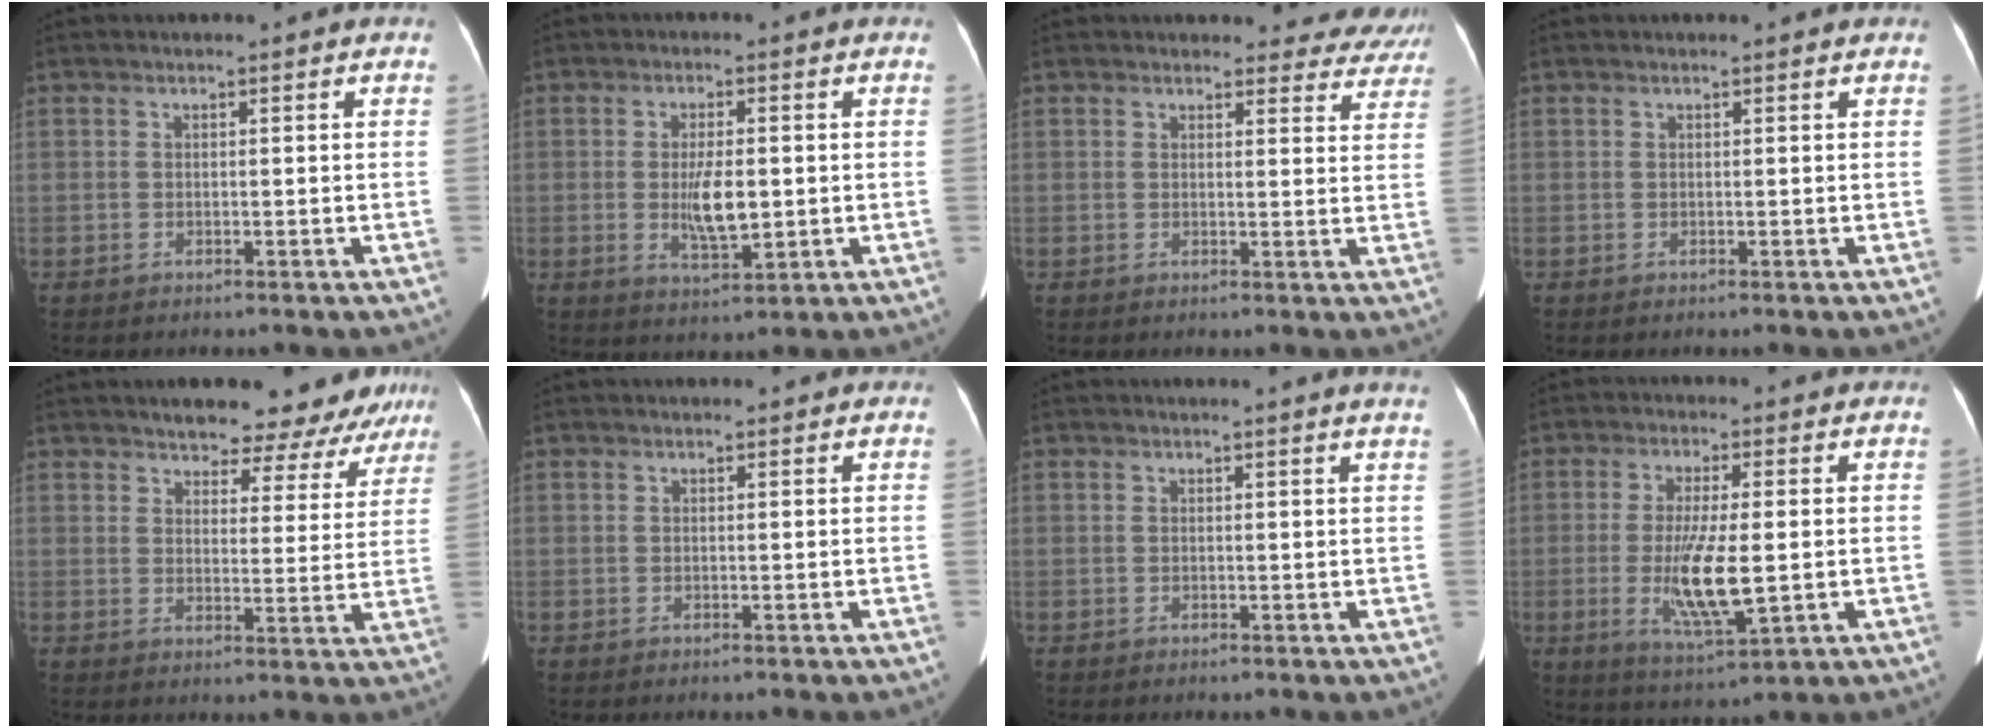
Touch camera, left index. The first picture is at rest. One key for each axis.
{"total": 5.5, "fx": -0.8, "fy": 1.7, "fz": 5.2, "tx": -0.096, "ty": -0.028, "tz": -0.012}
{"total": 11.4, "fx": 10.9, "fy": 3.4, "fz": 0.8, "tx": 0.041, "ty": -0.038, "tz": 0.085}
{"total": 1.6, "fx": 1.5, "fy": 0.3, "fz": 0.5, "tx": -0.006, "ty": -0.001, "tz": 0.010}
{"total": 14.3, "fx": 12.8, "fy": 4.5, "fz": 4.5, "tx": -0.022, "ty": -0.022, "tz": 0.138}
{"total": 2.4, "fx": 2.0, "fy": 0.8, "fz": 1.0, "tx": -0.009, "ty": 0.006, "tz": 0.020}
{"total": 3.4, "fx": 3.1, "fy": -0.7, "fz": 1.4, "tx": -0.014, "ty": -0.019, "tz": 0.015}
{"total": 8.8, "fx": -1.4, "fy": 1.6, "fz": 8.6, "tx": -0.169, "ty": -0.040, "tz": -0.023}